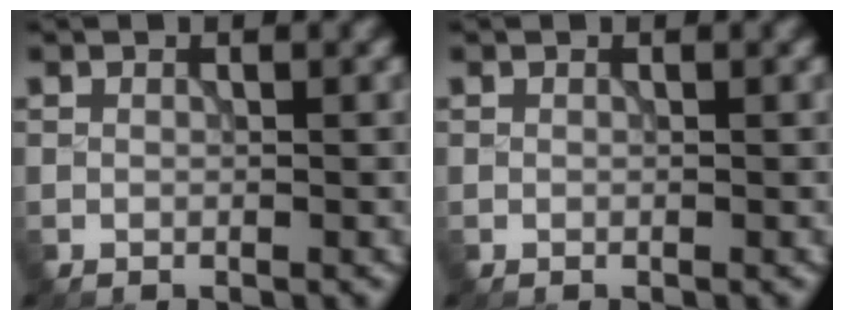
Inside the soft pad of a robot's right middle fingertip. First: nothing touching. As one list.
[{"total": 0.0}]